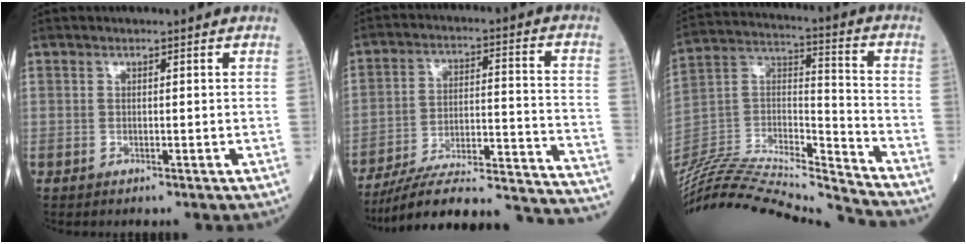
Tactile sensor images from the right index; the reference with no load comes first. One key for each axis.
{"total": 27.8, "fx": -25.7, "fy": 1.6, "fz": 10.4, "tx": -0.091, "ty": 0.000, "tz": -0.360}
{"total": 28.8, "fx": -27.2, "fy": 0.8, "fz": 9.6, "tx": -0.202, "ty": -0.012, "tz": -0.447}